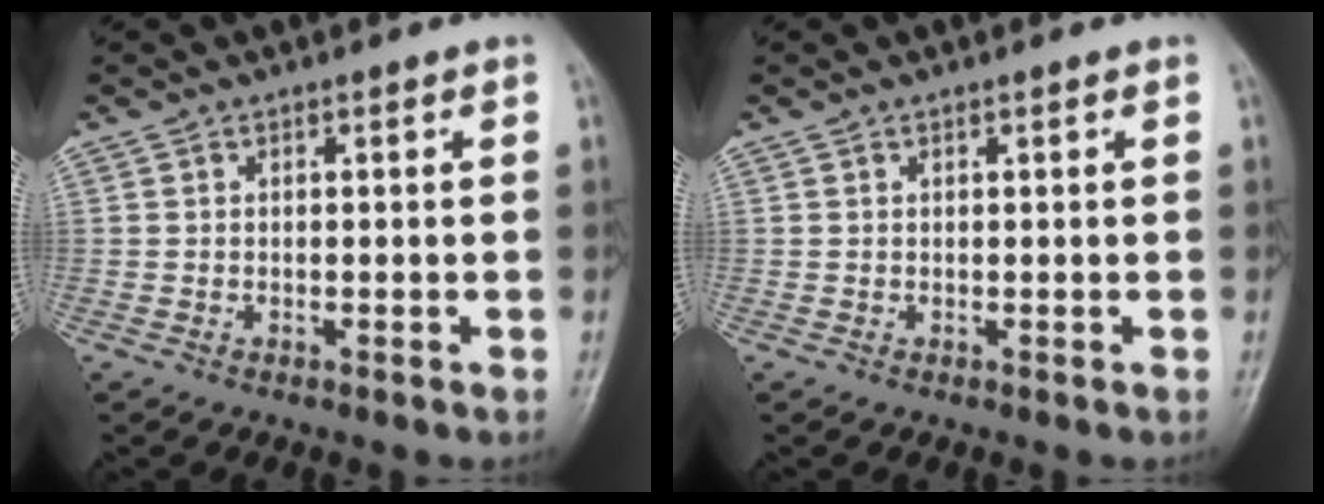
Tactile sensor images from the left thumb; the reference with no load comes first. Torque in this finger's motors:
{"motor_torque": [-0.04, 0.07, -0.08, -0.09, 0.00]}